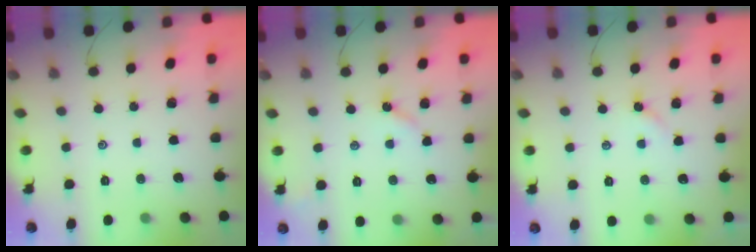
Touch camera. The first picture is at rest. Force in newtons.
{"total": 3.0, "press": 3.0, "slide": 0.3}
{"total": 2.3, "press": 2.3, "slide": 0.5}